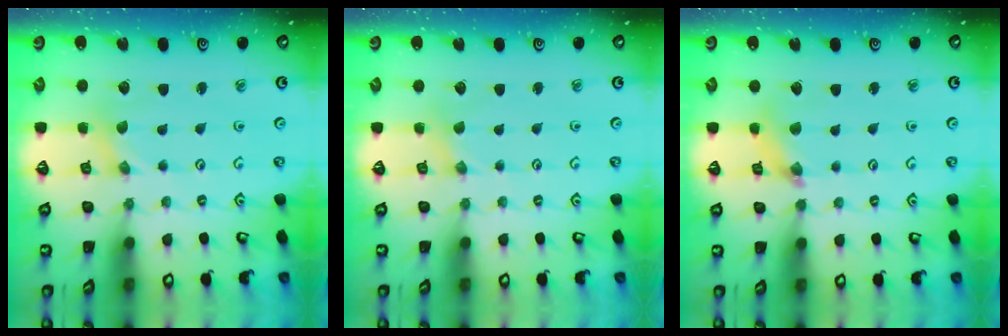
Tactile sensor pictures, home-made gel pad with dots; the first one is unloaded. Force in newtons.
{"total": 0.0}
{"total": 4.6, "press": 4.6, "slide": 0.3}